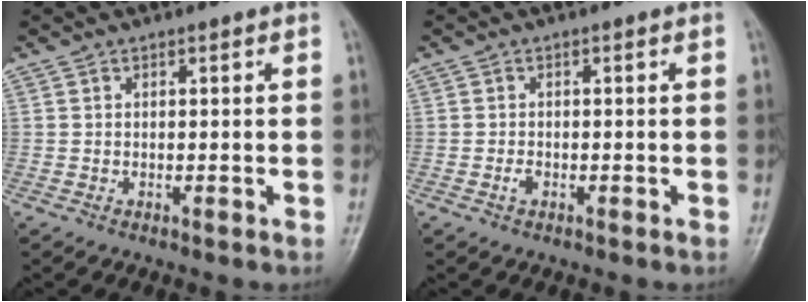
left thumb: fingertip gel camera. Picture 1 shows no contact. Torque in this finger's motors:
{"motor_torque": [-0.15, 0.26, 0.22, 0.13, 0.00]}